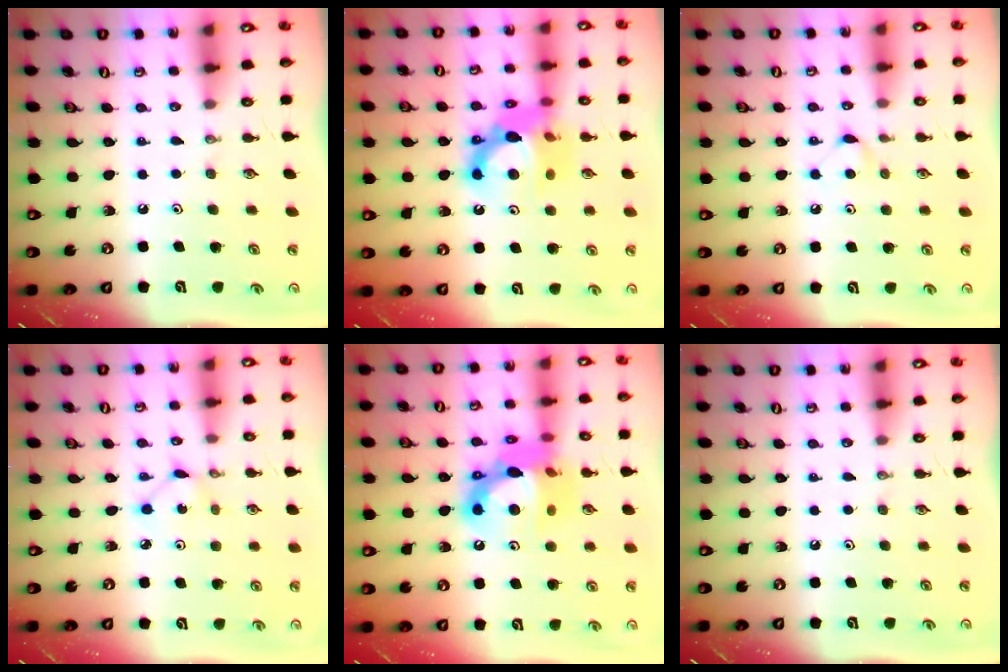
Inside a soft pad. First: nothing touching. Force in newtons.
{"total": 13.5, "press": 13.5, "slide": 1.1}
{"total": 4.4, "press": 4.4, "slide": 0.7}
{"total": 2.3, "press": 2.3, "slide": 0.3}
{"total": 16.5, "press": 16.4, "slide": 1.6}
{"total": 0.0}